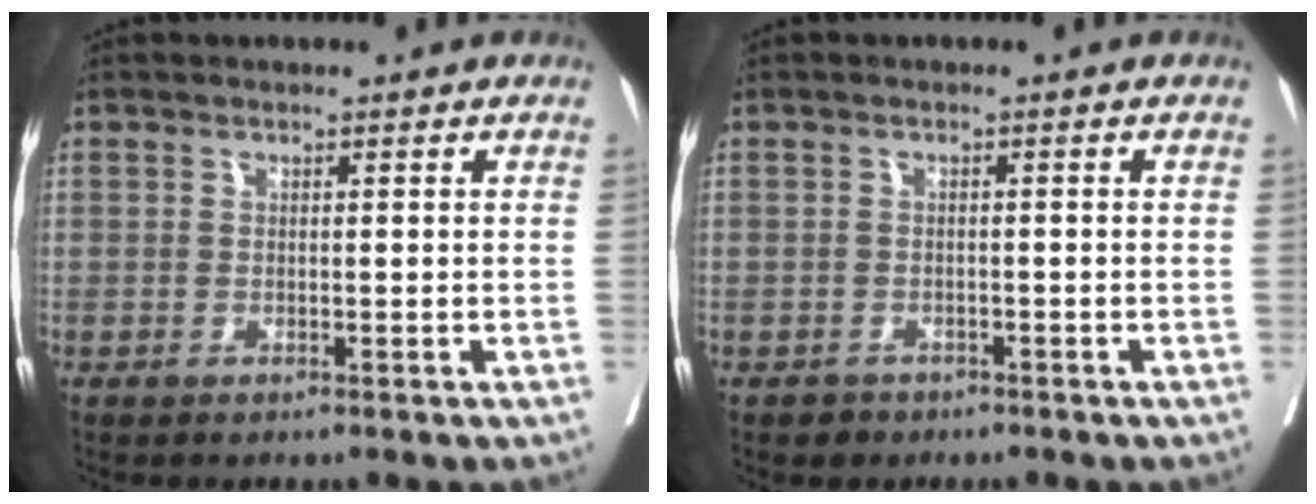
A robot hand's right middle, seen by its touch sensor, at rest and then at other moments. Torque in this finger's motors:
{"motor_torque": [0.38, -0.24, 0.02, 0.01]}